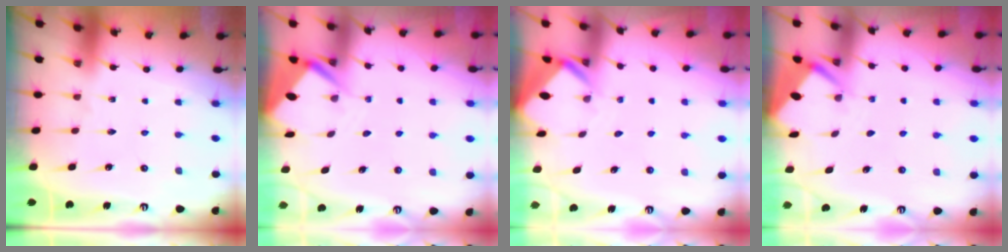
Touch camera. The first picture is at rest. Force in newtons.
{"total": 3.7, "press": 3.7, "slide": 0.3}
{"total": 2.7, "press": 2.7, "slide": 0.2}
{"total": 2.6, "press": 2.6, "slide": 0.4}